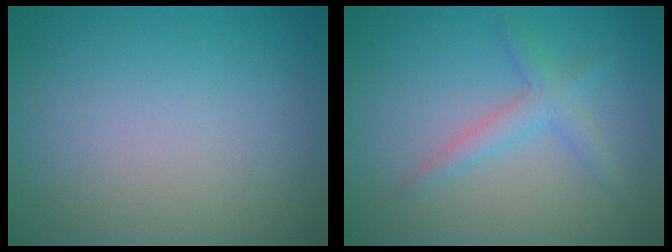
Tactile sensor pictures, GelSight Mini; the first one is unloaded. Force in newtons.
{"total": 2.3, "press": 2.3, "slide": 0.1}